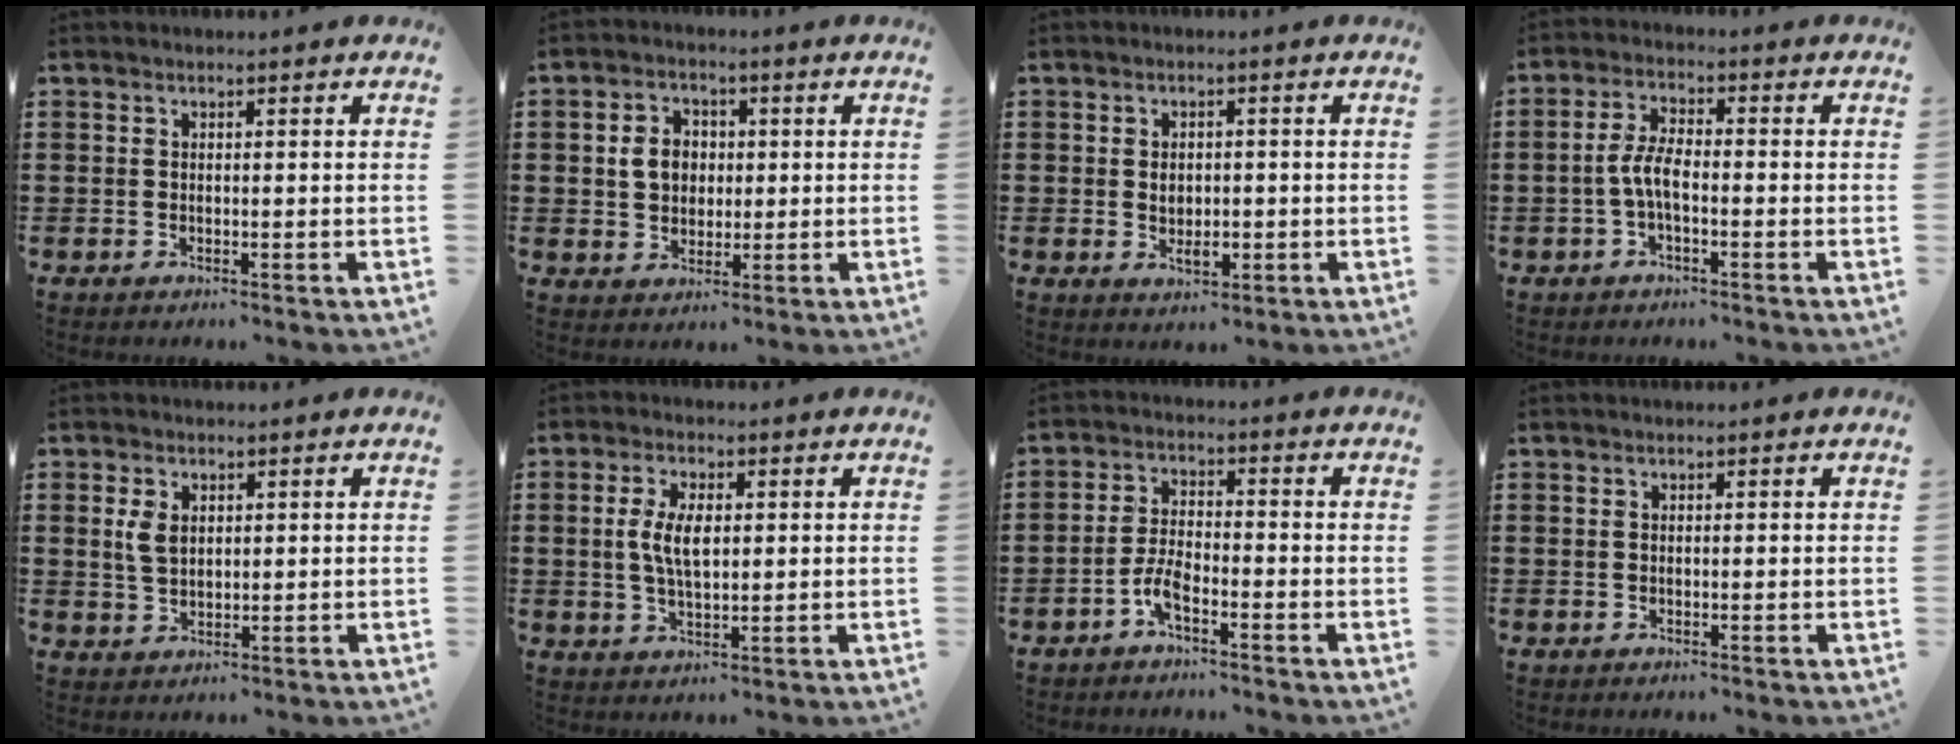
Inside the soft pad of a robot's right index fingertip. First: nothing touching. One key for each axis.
{"total": 5.0, "fx": 0.4, "fy": 4.2, "fz": 2.7, "tx": -0.065, "ty": 0.009, "tz": -0.001}
{"total": 2.7, "fx": -0.3, "fy": 1.7, "fz": 2.1, "tx": -0.034, "ty": 0.000, "tz": -0.008}
{"total": 4.6, "fx": -1.2, "fy": 1.7, "fz": 4.1, "tx": -0.101, "ty": -0.003, "tz": -0.031}
{"total": 3.6, "fx": 1.0, "fy": 2.3, "fz": 2.6, "tx": -0.065, "ty": 0.005, "tz": 0.014}
{"total": 5.6, "fx": 0.5, "fy": 2.6, "fz": 5.0, "tx": -0.106, "ty": 0.008, "tz": 0.004}
{"total": 4.2, "fx": -2.6, "fy": 1.2, "fz": 3.1, "tx": -0.082, "ty": -0.001, "tz": -0.057}
{"total": 0.0}